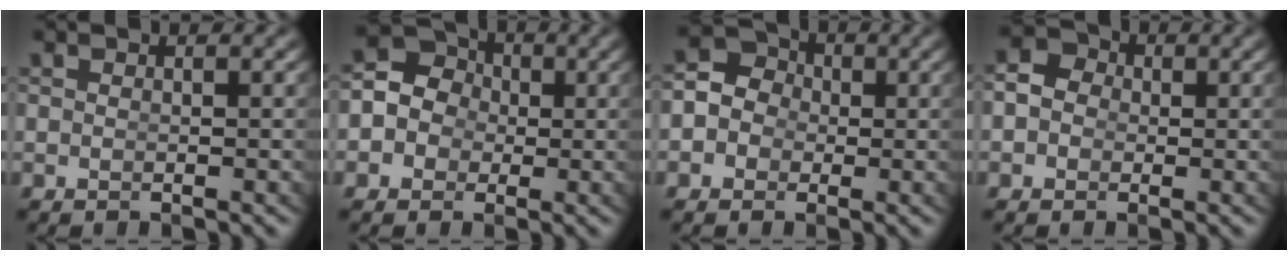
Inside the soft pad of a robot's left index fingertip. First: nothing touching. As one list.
[{"total": 10.1, "force": [1.0, 9.2, 4.0], "torque": [-0.087, -0.008, -0.003]}, {"total": 6.9, "force": [0.2, 6.3, 2.7], "torque": [-0.056, -0.007, -0.012]}, {"total": 5.5, "force": [0.9, 4.9, 2.4], "torque": [-0.037, 0.009, -0.005]}]